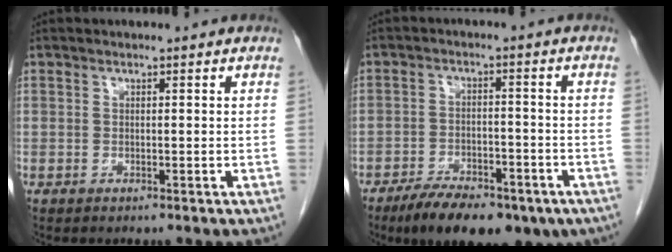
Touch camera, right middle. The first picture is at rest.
{"total": 13.7, "force": [-9.5, 5.4, 8.2], "torque": [-0.116, -0.003, -0.141]}